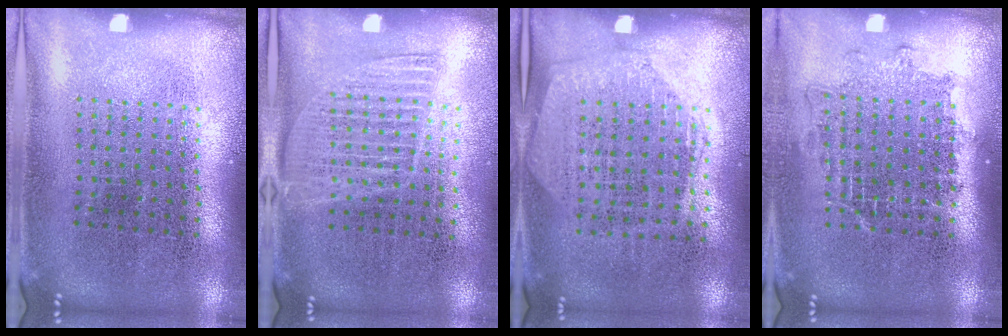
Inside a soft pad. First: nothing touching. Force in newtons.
{"total": 1.3, "press": 1.2, "slide": 0.6}
{"total": 1.4, "press": 1.2, "slide": 0.8}
{"total": 1.2, "press": 1.1, "slide": 0.6}